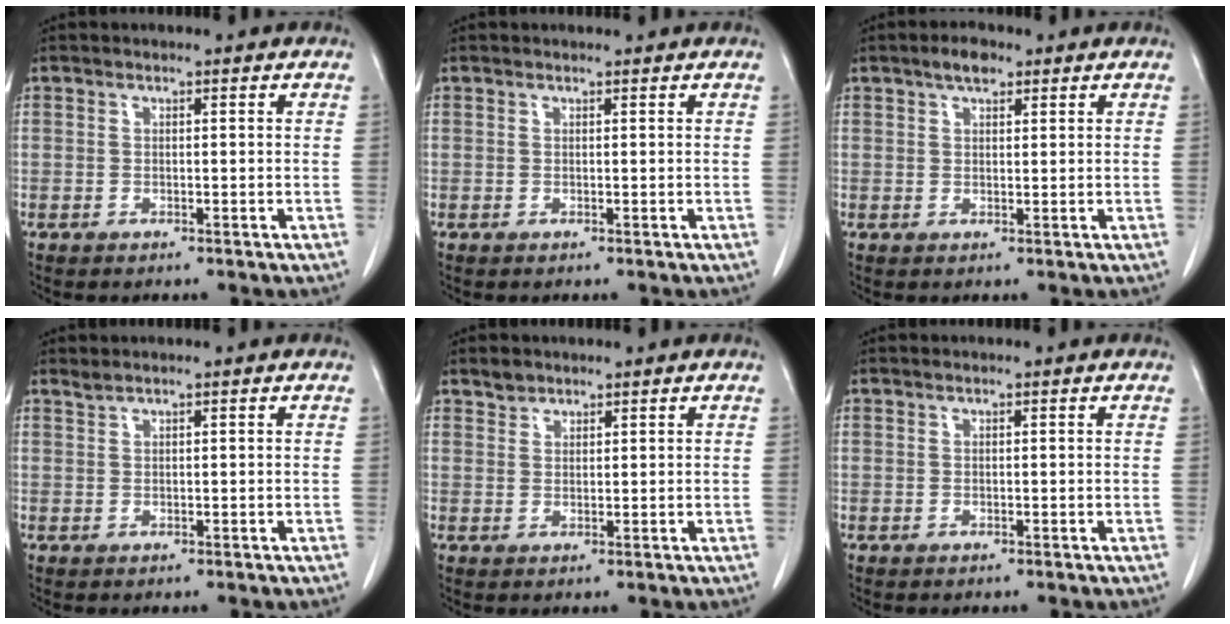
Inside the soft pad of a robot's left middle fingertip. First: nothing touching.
{"total": 0.9, "force": [0.9, 0.0, 0.1], "torque": [-0.007, 0.007, 0.014]}
{"total": 2.9, "force": [2.0, 1.2, 1.8], "torque": [-0.033, 0.006, 0.031]}
{"total": 0.7, "force": [0.7, -0.1, 0.1], "torque": [-0.008, 0.004, 0.017]}
{"total": 1.6, "force": [1.4, 0.9, 0.1], "torque": [0.001, 0.002, 0.023]}
{"total": 0.0}